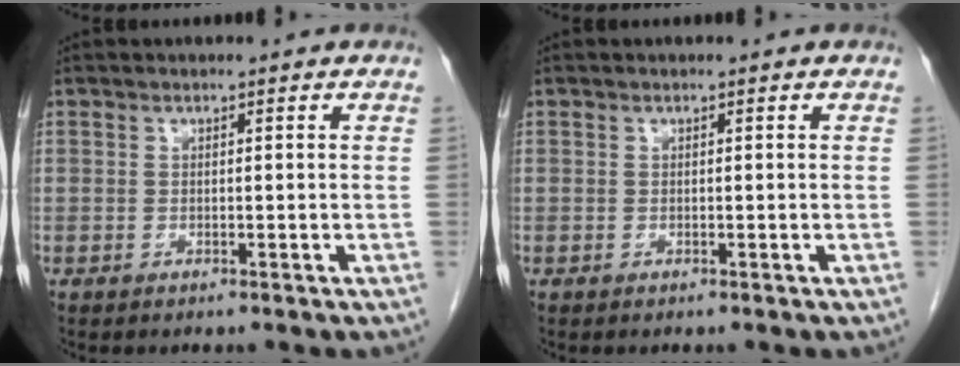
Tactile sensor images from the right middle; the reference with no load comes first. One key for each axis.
{"total": 0.0}